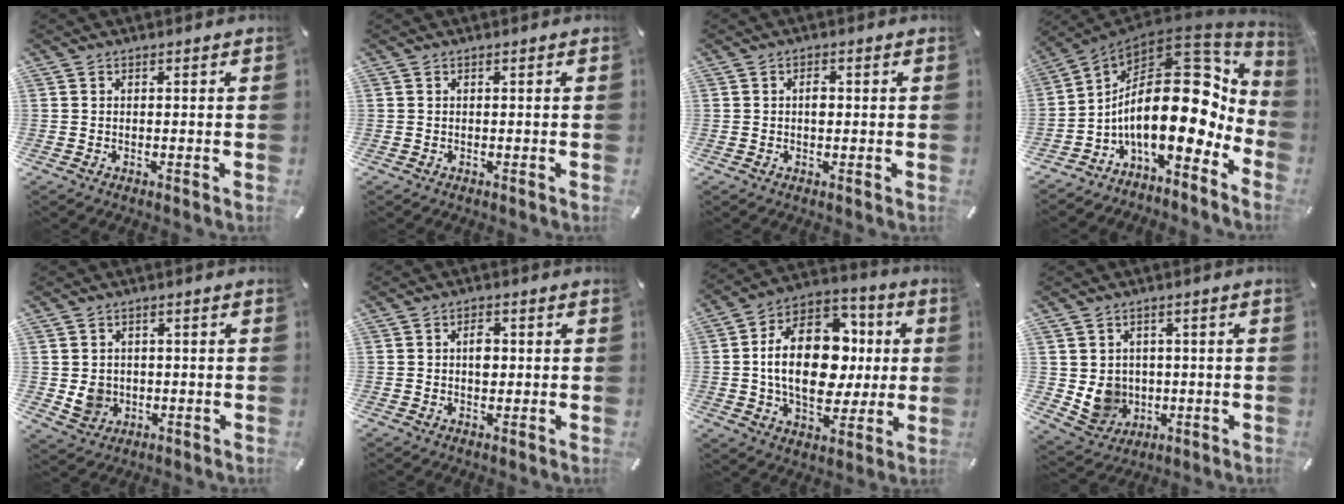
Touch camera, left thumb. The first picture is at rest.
{"total": 0.0}
{"total": 2.1, "force": [0.1, 1.1, 1.7], "torque": [-0.019, -0.004, -0.003]}
{"total": 25.9, "force": [2.4, 13.4, 22.0], "torque": [-0.361, -0.056, 0.050]}
{"total": 5.1, "force": [-0.3, 4.8, 1.6], "torque": [-0.025, -0.004, -0.008]}
{"total": 3.5, "force": [0.4, 2.2, 2.8], "torque": [-0.032, -0.004, 0.001]}
{"total": 21.5, "force": [0.8, 14.8, 15.5], "torque": [-0.279, 0.003, 0.017]}
{"total": 7.8, "force": [0.6, 7.6, 1.6], "torque": [-0.037, -0.014, 0.016]}